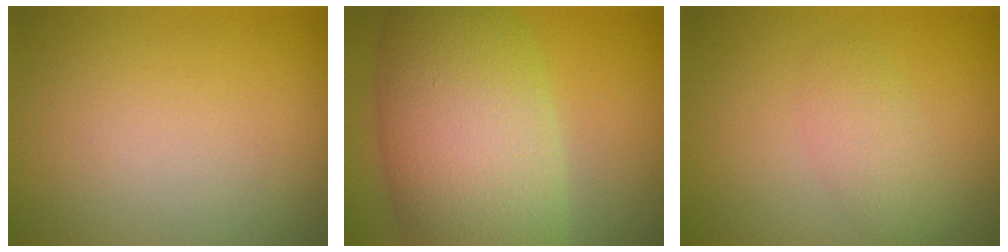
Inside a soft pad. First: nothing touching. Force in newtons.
{"total": 11.7, "press": 11.7, "slide": 0.8}
{"total": 2.1, "press": 2.1, "slide": 0.0}